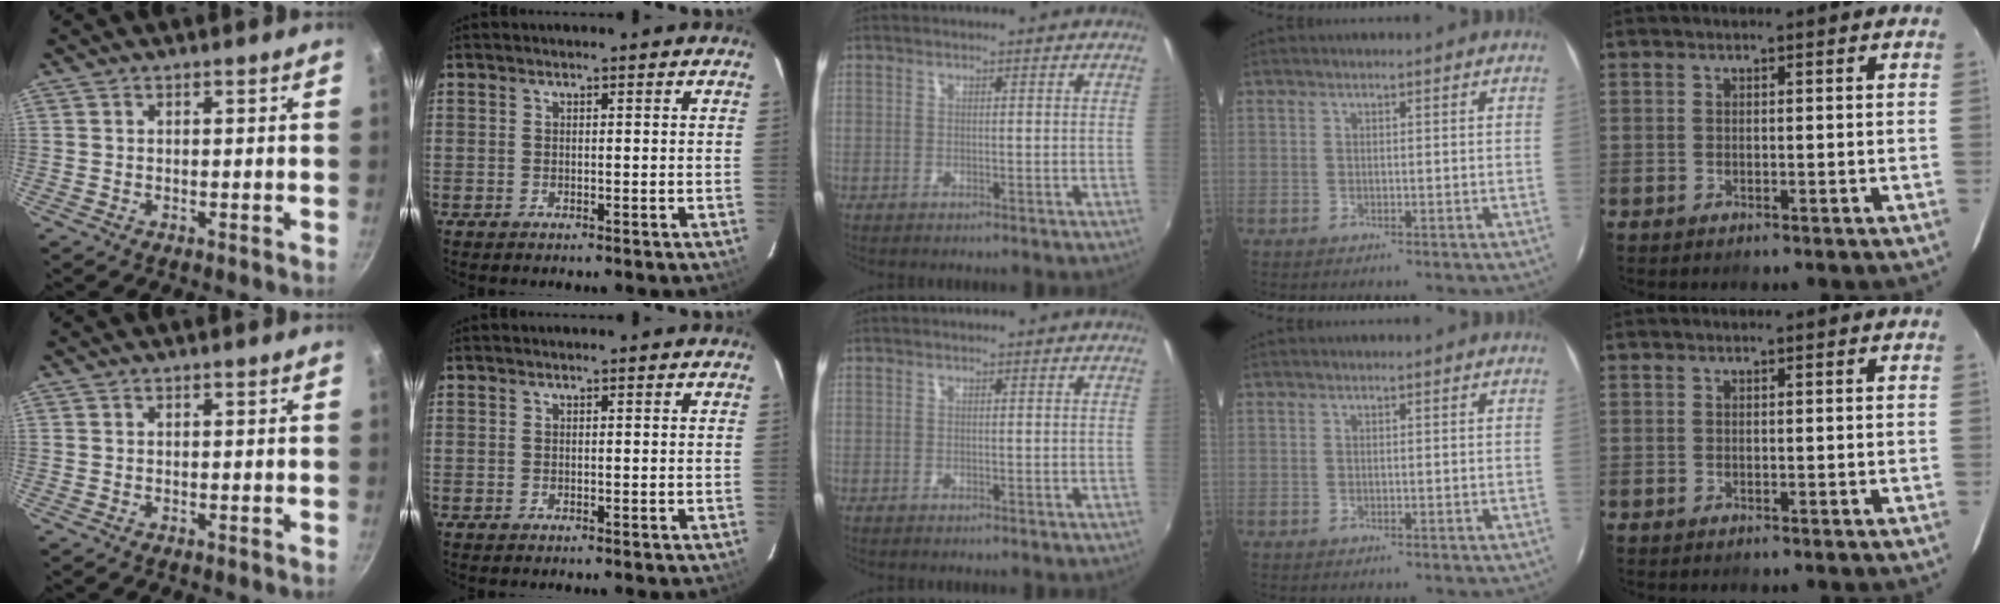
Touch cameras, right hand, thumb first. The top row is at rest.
{}